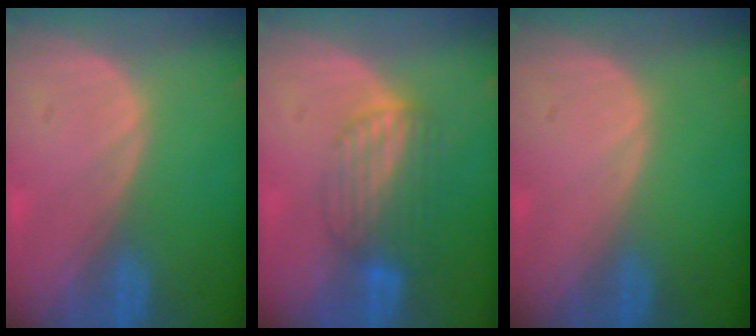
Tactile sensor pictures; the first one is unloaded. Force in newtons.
{"total": 6.9, "press": 5.8, "slide": 3.8}
{"total": 0.0}